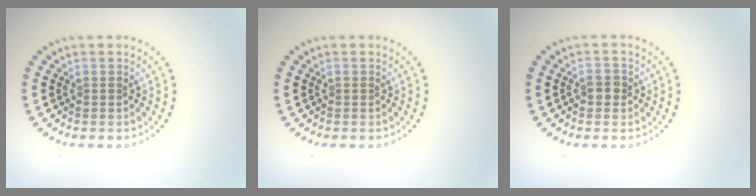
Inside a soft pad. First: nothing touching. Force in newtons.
{"total": 0.0}
{"total": 1.3, "press": 1.3, "slide": 0.3}